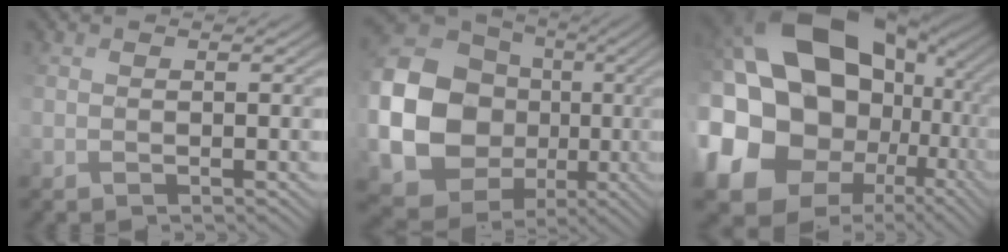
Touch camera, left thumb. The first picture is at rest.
{"total": 19.6, "force": [-0.5, 17.2, 9.3], "torque": [-0.251, -0.023, -0.005]}
{"total": 21.5, "force": [1.9, 16.9, 13.2], "torque": [-0.322, 0.004, 0.050]}